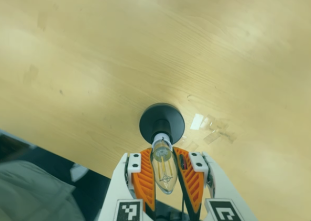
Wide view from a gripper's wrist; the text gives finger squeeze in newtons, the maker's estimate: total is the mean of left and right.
{"total": 21.5, "left": 21.0, "right": 22.1}